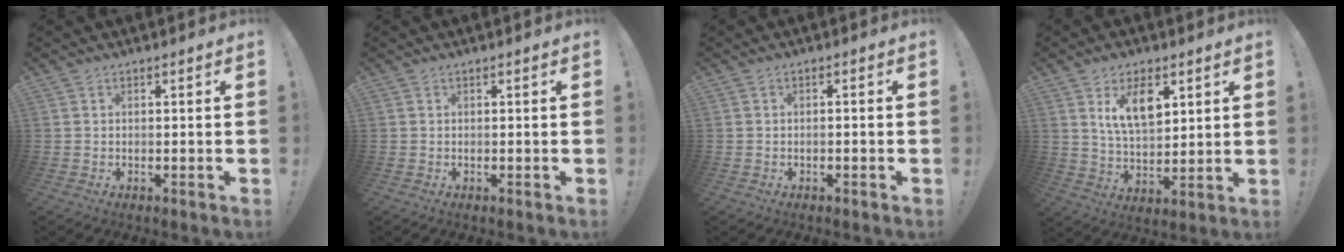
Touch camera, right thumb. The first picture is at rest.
{"total": 0.0}
{"total": 1.1, "force": [-0.9, 0.0, 0.6], "torque": [-0.012, 0.001, -0.015]}
{"total": 11.5, "force": [5.7, 6.5, 7.5], "torque": [-0.117, -0.018, 0.104]}